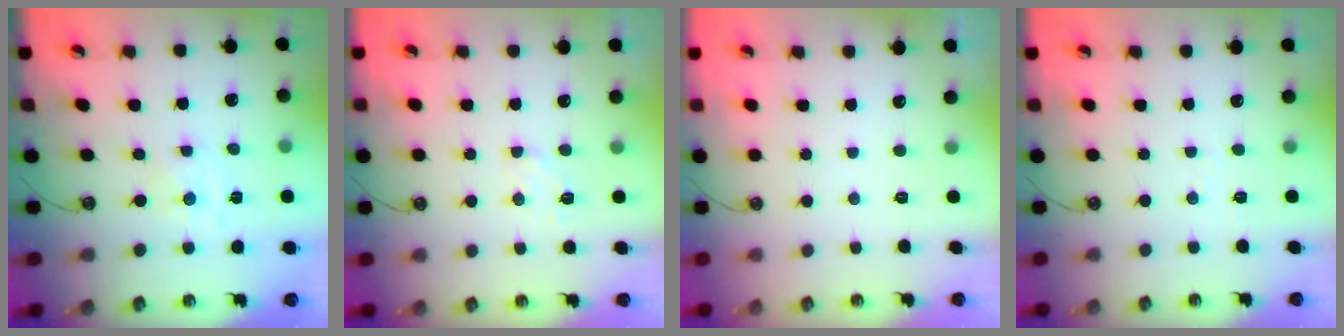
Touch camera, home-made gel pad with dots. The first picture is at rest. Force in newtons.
{"total": 6.6, "press": 6.6, "slide": 0.6}
{"total": 0.0}
{"total": 2.9, "press": 2.9, "slide": 0.4}